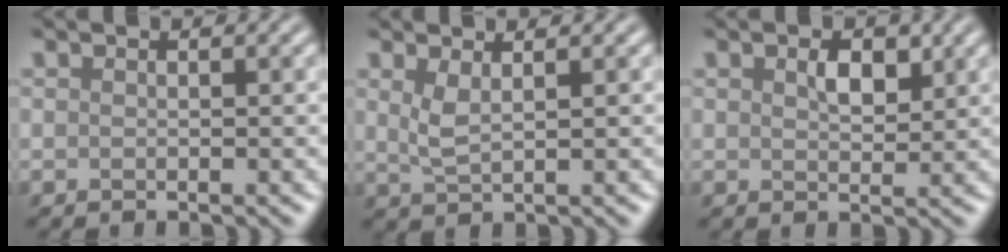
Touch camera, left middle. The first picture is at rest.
{"total": 2.0, "force": [0.9, 0.6, 1.6], "torque": [-0.038, -0.004, 0.022]}
{"total": 2.1, "force": [1.0, 1.1, 1.5], "torque": [-0.026, 0.000, 0.018]}